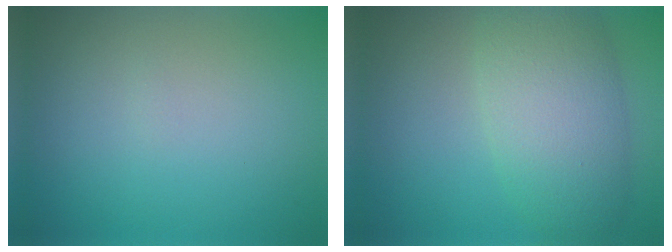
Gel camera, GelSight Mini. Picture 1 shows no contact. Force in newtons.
{"total": 7.0, "press": 7.0, "slide": 0.1}